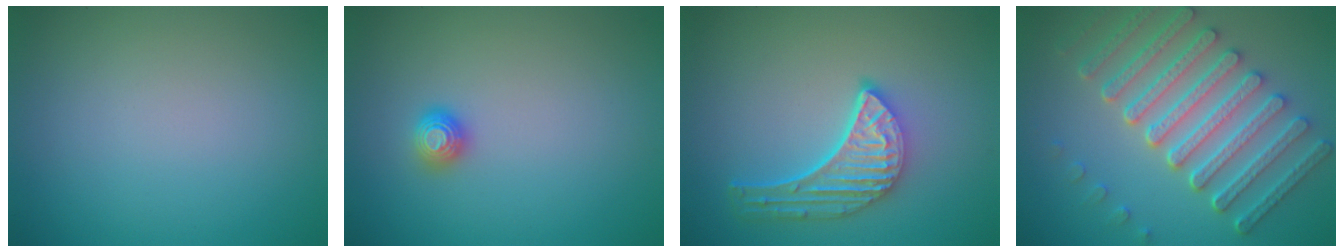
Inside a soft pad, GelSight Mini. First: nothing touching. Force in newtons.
{"total": 1.1, "press": 1.1, "slide": 0.2}
{"total": 5.0, "press": 3.8, "slide": 3.2}
{"total": 7.7, "press": 6.1, "slide": 4.8}